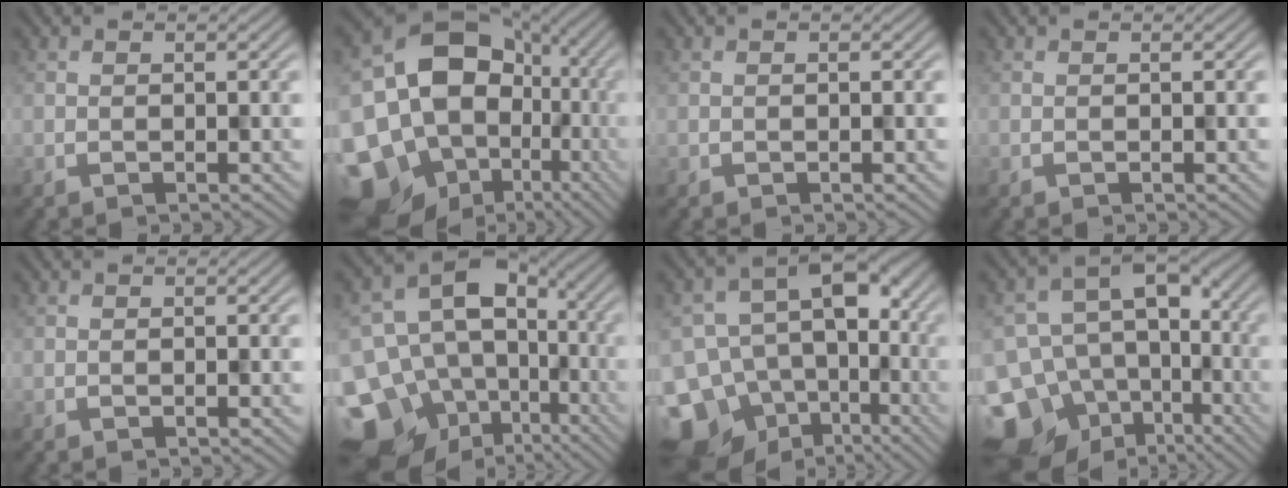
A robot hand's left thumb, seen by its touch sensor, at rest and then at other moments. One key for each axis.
{"total": 18.8, "fx": -3.0, "fy": 15.5, "fz": 10.1, "tx": -0.212, "ty": -0.019, "tz": -0.010}
{"total": 0.0}
{"total": 0.0}
{"total": 0.0}
{"total": 18.4, "fx": -5.1, "fy": 14.5, "fz": 10.2, "tx": -0.215, "ty": -0.019, "tz": -0.052}
{"total": 16.5, "fx": -5.7, "fy": 12.4, "fz": 9.2, "tx": -0.185, "ty": -0.011, "tz": -0.062}
{"total": 17.1, "fx": -7.3, "fy": 12.9, "fz": 8.5, "tx": -0.189, "ty": -0.021, "tz": -0.087}